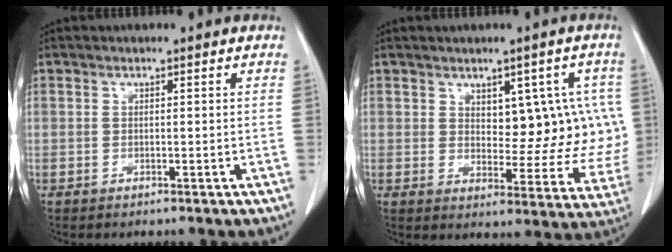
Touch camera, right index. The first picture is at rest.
{"total": 10.1, "force": [2.6, 5.7, 8.0], "torque": [-0.076, 0.012, 0.044]}